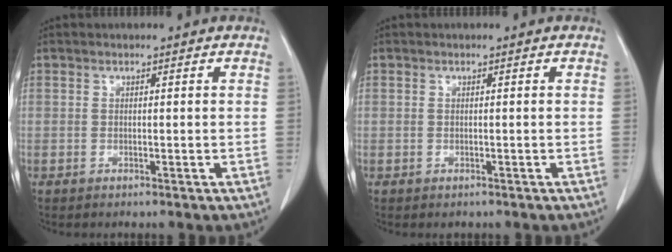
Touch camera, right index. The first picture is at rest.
{"total": 0.7, "force": [-0.3, 0.6, 0.0], "torque": [-0.001, 0.005, -0.003]}